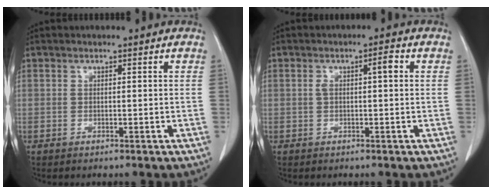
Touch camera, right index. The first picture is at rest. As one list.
[{"total": 2.9, "force": [0.5, 0.6, 2.8], "torque": [-0.051, 0.015, 0.010]}]